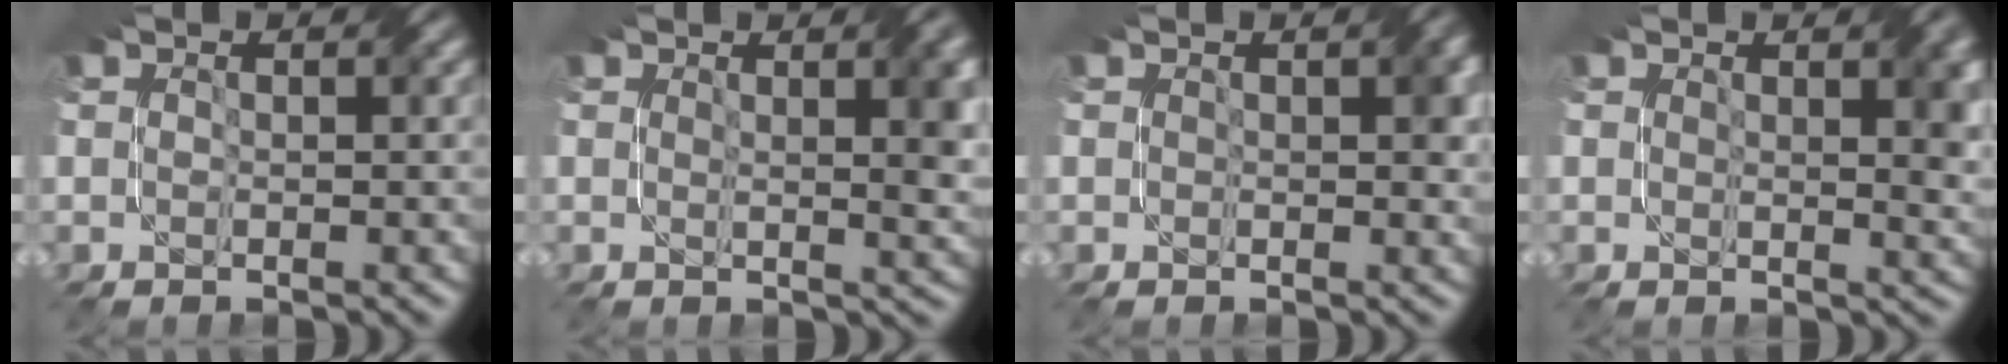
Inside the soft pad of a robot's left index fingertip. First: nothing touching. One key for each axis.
{"total": 4.0, "fx": 1.3, "fy": 1.1, "fz": 3.6, "tx": -0.039, "ty": 0.002, "tz": 0.020}
{"total": 2.3, "fx": 0.6, "fy": 1.1, "fz": 1.9, "tx": -0.018, "ty": 0.004, "tz": 0.011}
{"total": 3.5, "fx": 1.3, "fy": 1.2, "fz": 3.0, "tx": -0.034, "ty": -0.002, "tz": 0.022}